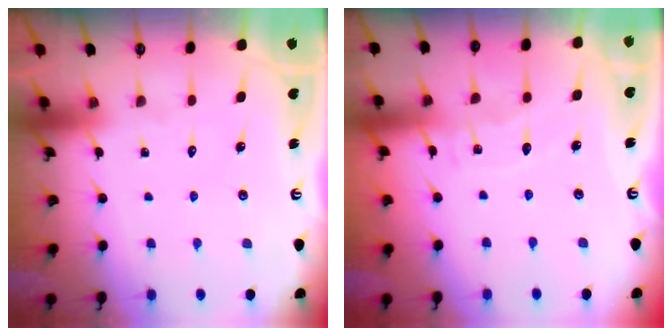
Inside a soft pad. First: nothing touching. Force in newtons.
{"total": 5.0, "press": 5.0, "slide": 0.5}